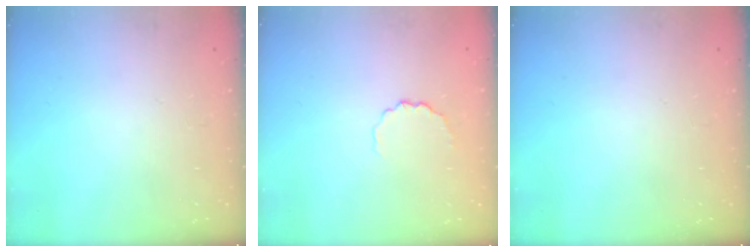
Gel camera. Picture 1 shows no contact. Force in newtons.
{"total": 4.2, "press": 3.9, "slide": 1.4}
{"total": 0.0}